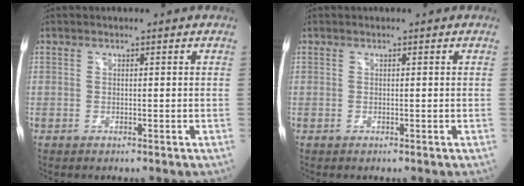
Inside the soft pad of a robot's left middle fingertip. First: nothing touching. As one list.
[{"total": 0.0}]